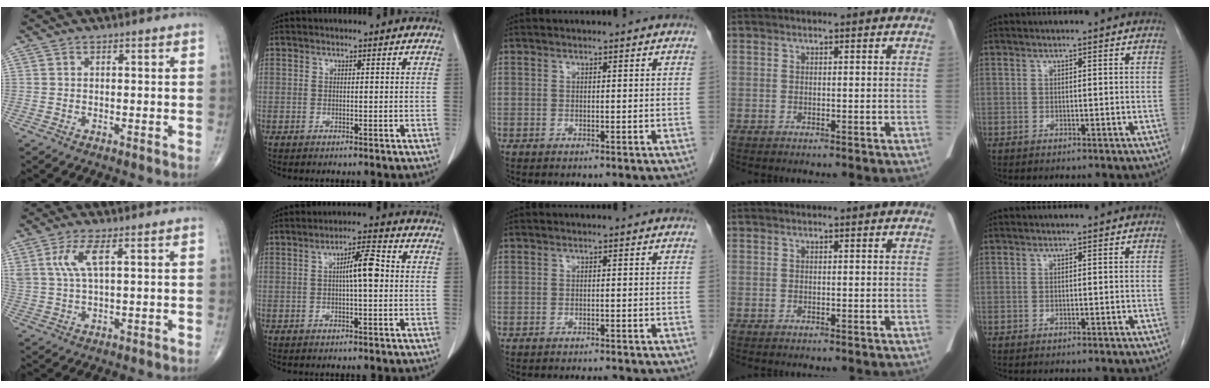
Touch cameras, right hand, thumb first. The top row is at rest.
{"thumb": {"total": 6.0, "force": [2.4, 1.8, 5.2], "torque": [-0.125, -0.004, 0.053]}, "index": {"total": 5.4, "force": [0.4, 0.8, 5.4], "torque": [-0.090, 0.013, 0.004]}, "middle": {"total": 3.4, "force": [-3.2, 0.5, 1.1], "torque": [-0.011, -0.005, -0.041]}}